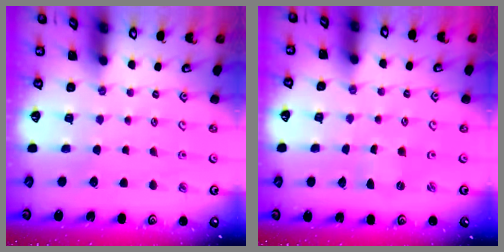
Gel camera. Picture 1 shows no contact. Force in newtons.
{"total": 0.0}